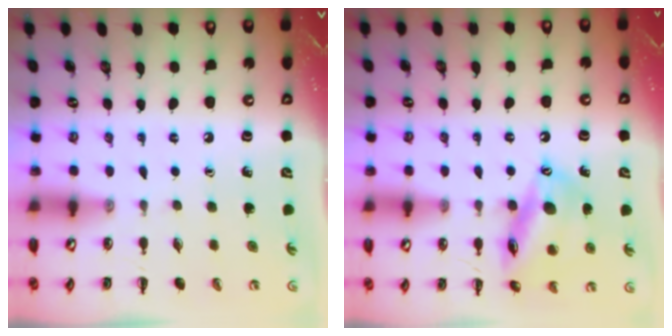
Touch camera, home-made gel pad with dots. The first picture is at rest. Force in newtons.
{"total": 15.5, "press": 15.3, "slide": 2.3}